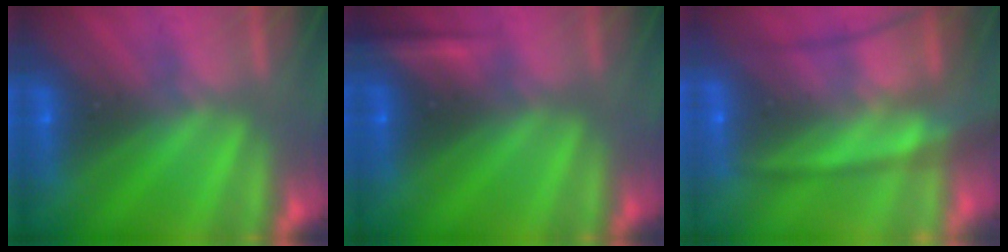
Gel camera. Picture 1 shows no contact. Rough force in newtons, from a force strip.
{"total": 2.3}
{"total": 5.7}